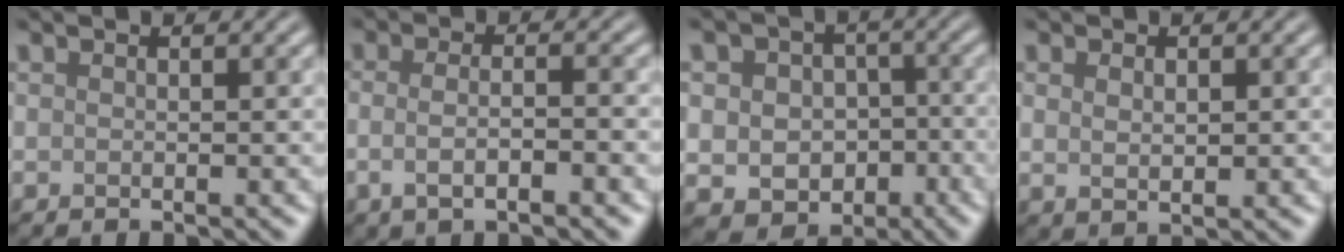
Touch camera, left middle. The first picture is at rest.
{"total": 3.9, "force": [-1.0, 1.3, 3.6], "torque": [-0.055, -0.005, -0.015]}
{"total": 7.0, "force": [-1.1, 5.7, 3.8], "torque": [-0.044, 0.001, -0.028]}
{"total": 1.7, "force": [0.4, 1.0, 1.4], "torque": [-0.027, -0.003, 0.012]}